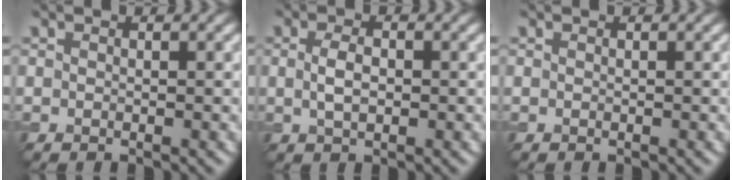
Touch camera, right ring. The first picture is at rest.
{"total": 2.2, "force": [0.1, 1.2, 1.8], "torque": [-0.040, 0.000, 0.002]}
{"total": 0.0}